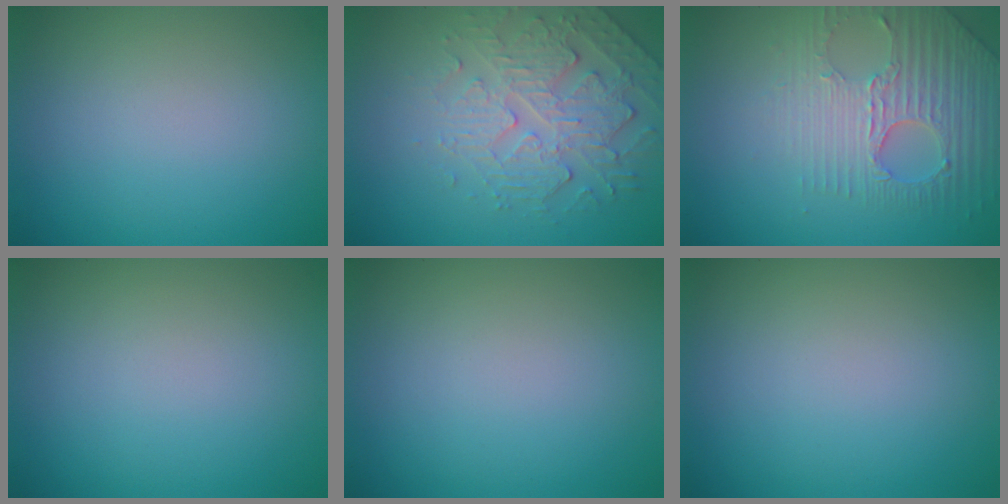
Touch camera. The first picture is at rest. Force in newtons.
{"total": 4.9, "press": 3.7, "slide": 3.2}
{"total": 3.9, "press": 3.8, "slide": 1.1}
{"total": 0.0}
{"total": 0.0}
{"total": 0.0}